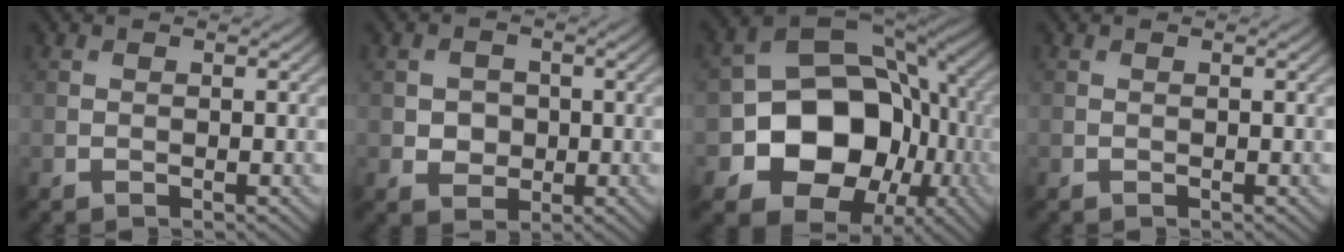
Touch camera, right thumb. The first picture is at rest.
{"total": 2.7, "force": [-0.1, 2.4, 1.2], "torque": [-0.028, -0.002, -0.008]}
{"total": 16.4, "force": [-4.2, 12.8, 9.4], "torque": [-0.168, -0.038, -0.071]}
{"total": 0.0}